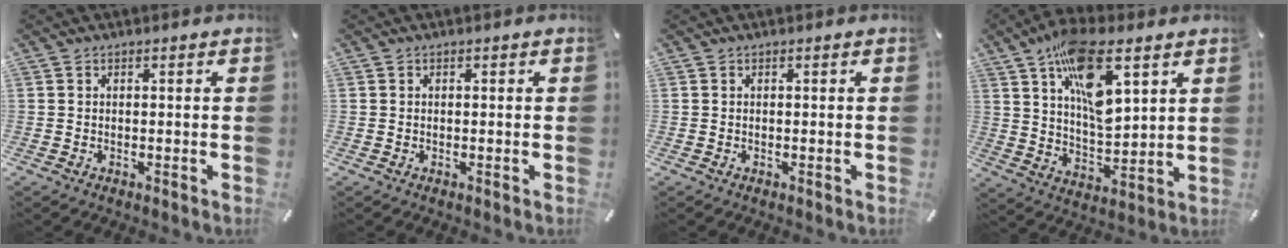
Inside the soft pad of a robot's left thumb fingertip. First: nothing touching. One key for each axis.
{"total": 0.0}
{"total": 0.0}
{"total": 17.1, "fx": 8.6, "fy": 7.9, "fz": 12.6, "tx": -0.204, "ty": -0.025, "tz": 0.148}